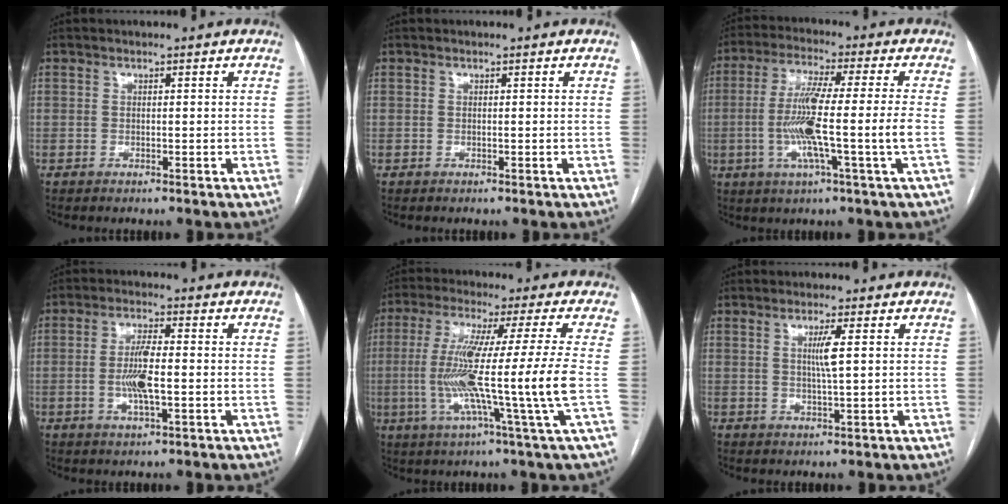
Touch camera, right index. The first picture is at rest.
{"total": 0.0}
{"total": 11.8, "force": [-2.0, -1.1, 11.5], "torque": [-0.220, -0.007, -0.042]}
{"total": 6.0, "force": [-0.9, 1.0, 5.8], "torque": [-0.119, -0.003, -0.017]}
{"total": 15.3, "force": [-2.3, -2.5, 14.9], "torque": [-0.275, -0.023, -0.045]}
{"total": 3.3, "force": [0.7, -0.3, 3.2], "torque": [-0.061, -0.004, 0.013]}